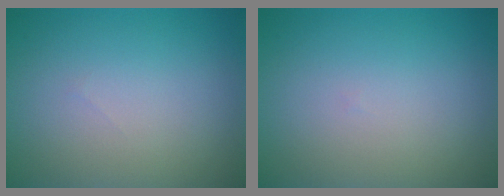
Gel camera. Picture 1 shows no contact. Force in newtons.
{"total": 0.0}